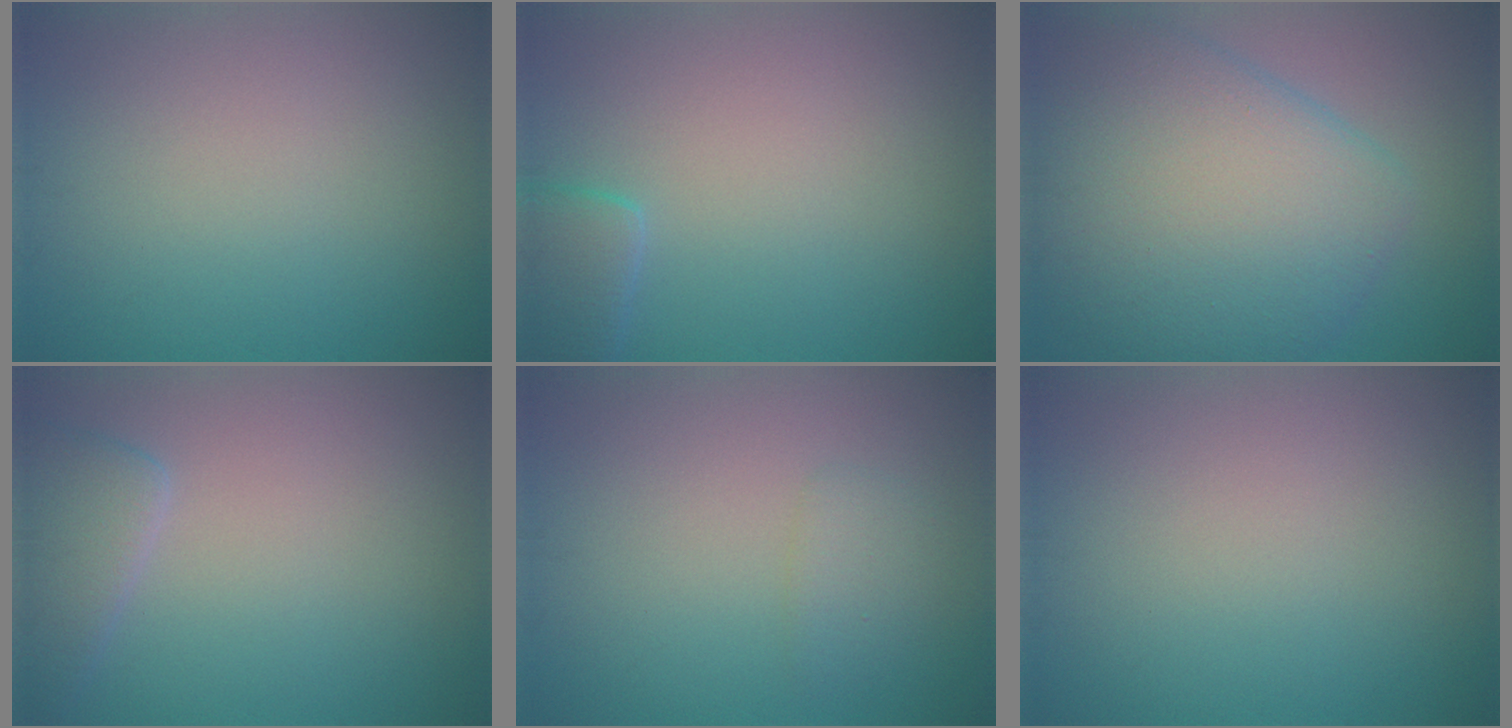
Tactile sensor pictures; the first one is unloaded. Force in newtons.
{"total": 2.4, "press": 2.4, "slide": 0.2}
{"total": 10.0, "press": 10.0, "slide": 0.4}
{"total": 2.9, "press": 2.9, "slide": 0.3}
{"total": 1.4, "press": 1.4, "slide": 0.1}
{"total": 0.0}